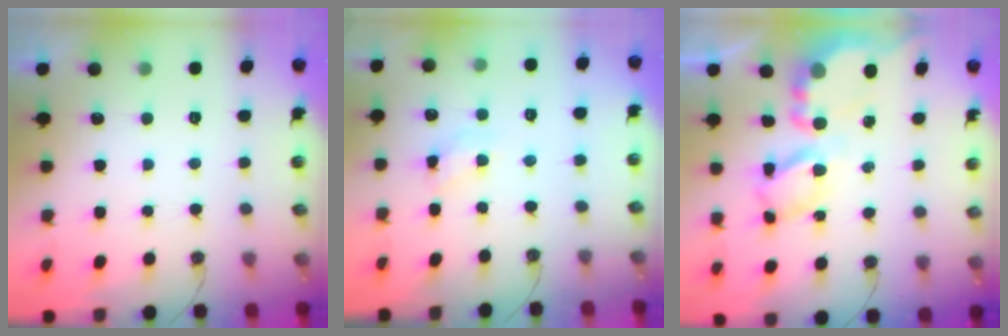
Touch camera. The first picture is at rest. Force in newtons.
{"total": 7.8, "press": 7.8, "slide": 0.6}
{"total": 9.5, "press": 9.5, "slide": 0.6}